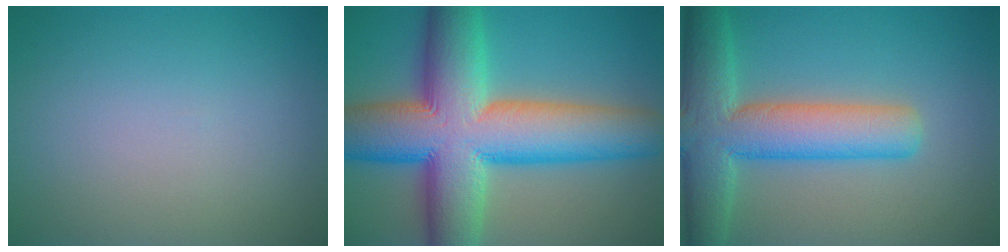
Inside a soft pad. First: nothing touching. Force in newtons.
{"total": 15.8, "press": 15.8, "slide": 0.3}
{"total": 8.8, "press": 8.8, "slide": 0.6}